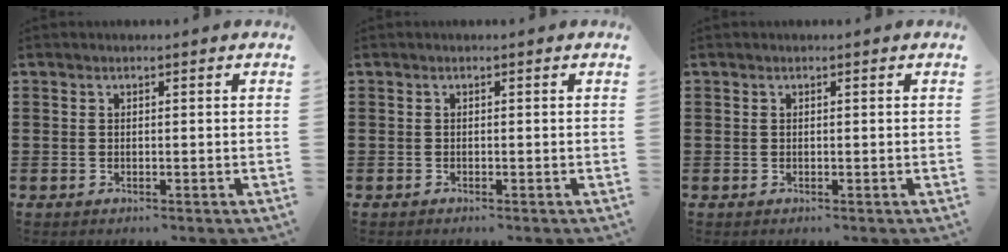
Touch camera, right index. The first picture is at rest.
{"total": 0.0}
{"total": 0.0}